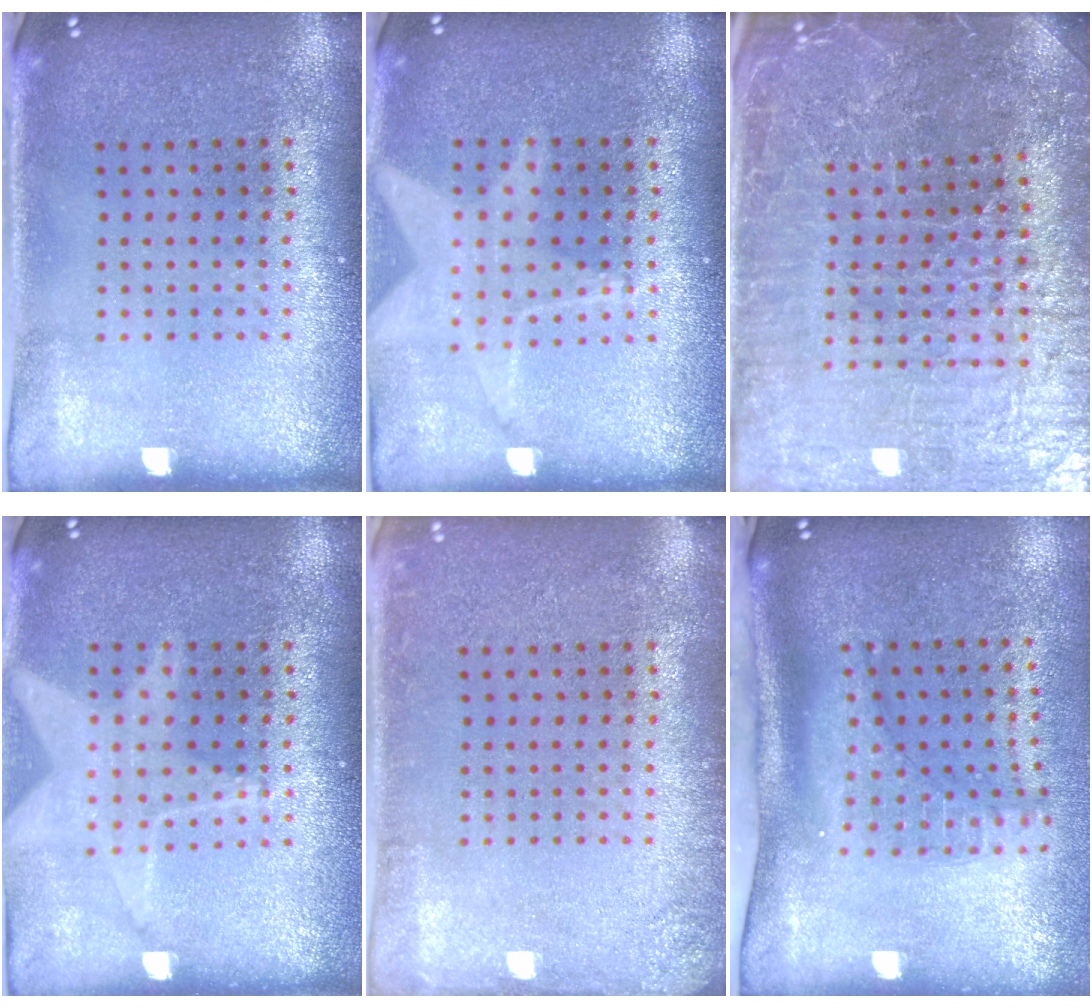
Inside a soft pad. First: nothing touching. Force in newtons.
{"total": 1.3, "press": 1.3, "slide": 0.3}
{"total": 5.1, "press": 4.8, "slide": 1.5}
{"total": 1.3, "press": 1.3, "slide": 0.3}
{"total": 1.5, "press": 1.5, "slide": 0.2}
{"total": 2.3, "press": 1.6, "slide": 1.6}